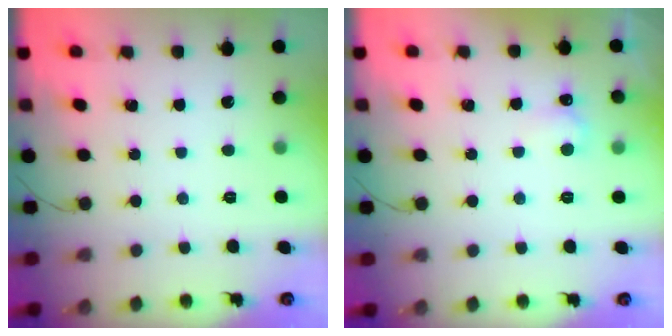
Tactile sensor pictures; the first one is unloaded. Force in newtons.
{"total": 3.7, "press": 3.5, "slide": 1.1}